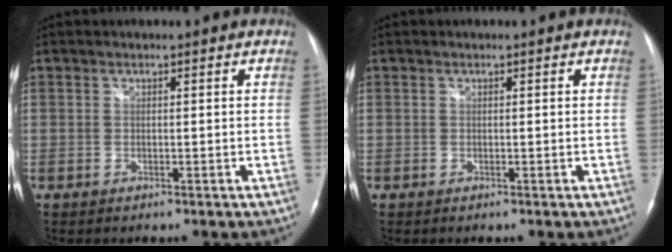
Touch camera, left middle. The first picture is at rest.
{"total": 0.0}